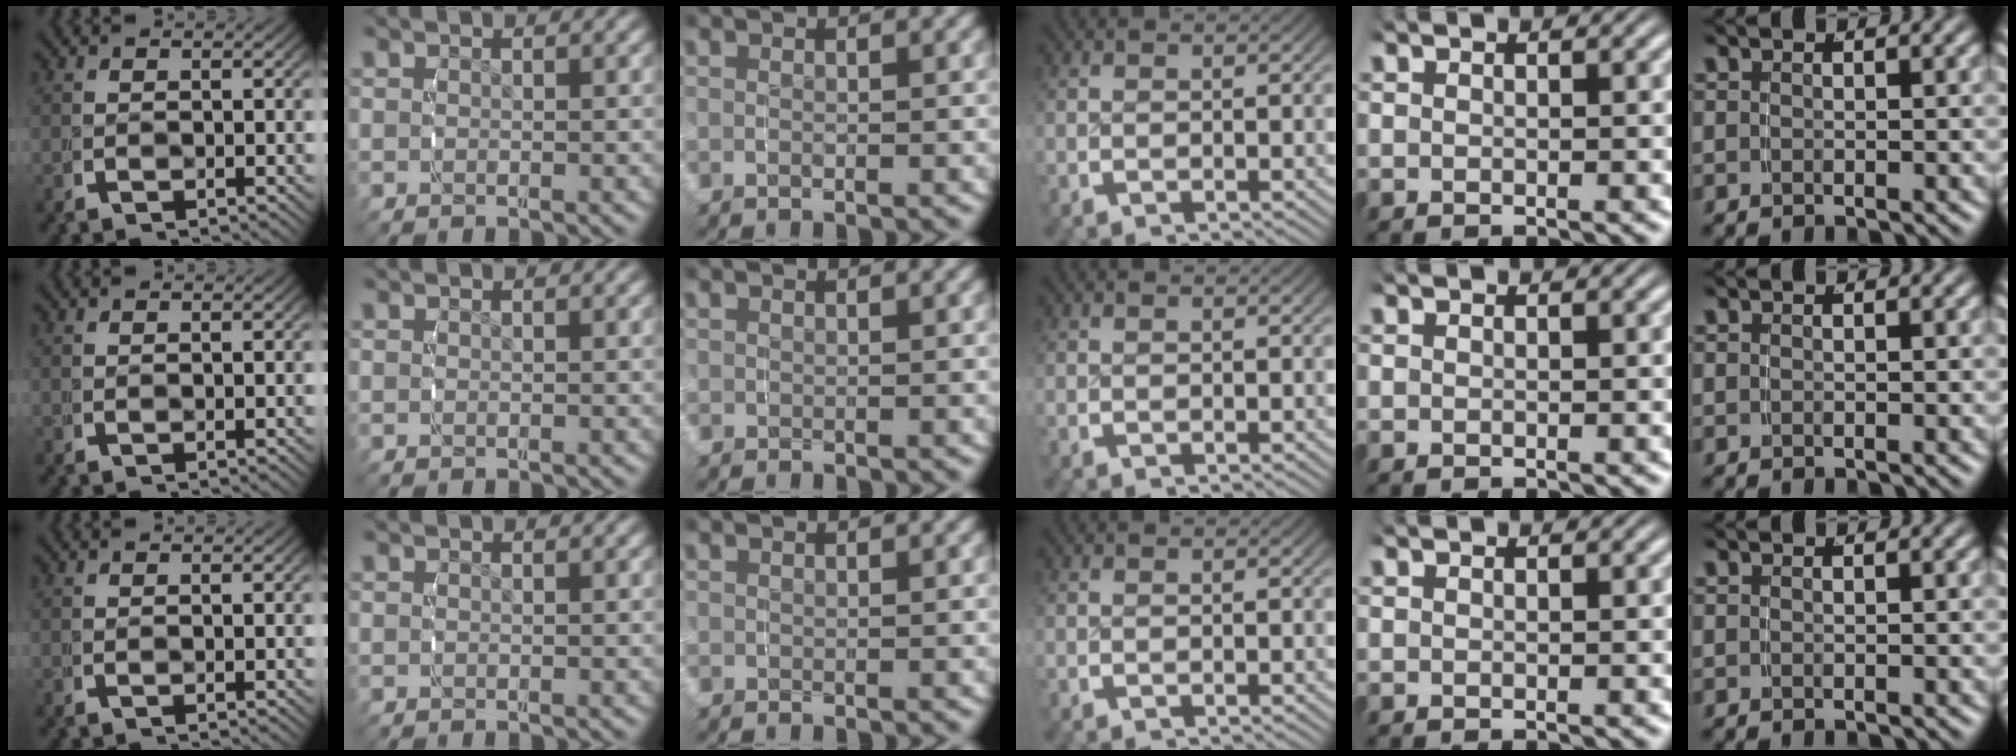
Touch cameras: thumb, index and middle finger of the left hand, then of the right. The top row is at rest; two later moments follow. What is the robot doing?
{"motion": "grasp_and_lifting", "object": "fork"}